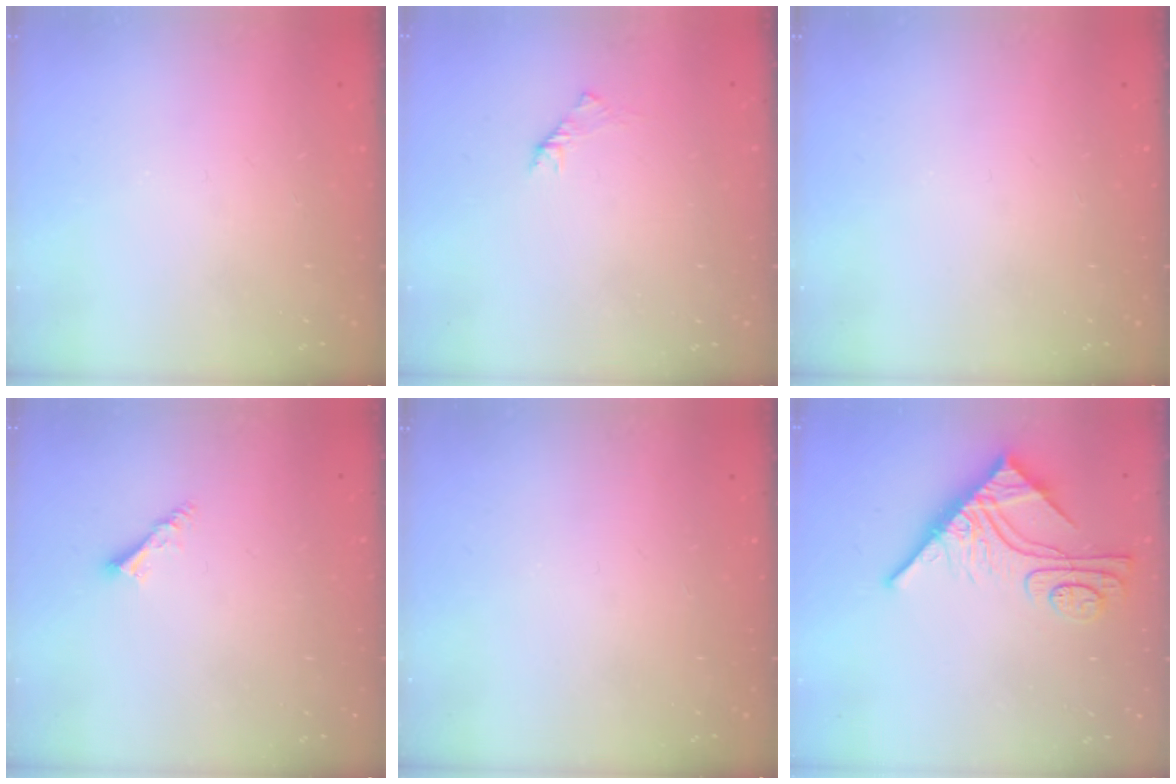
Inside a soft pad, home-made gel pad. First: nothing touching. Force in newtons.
{"total": 1.6, "press": 1.4, "slide": 0.6}
{"total": 0.0}
{"total": 3.9, "press": 3.9, "slide": 0.5}
{"total": 0.0}
{"total": 11.6, "press": 11.5, "slide": 1.0}